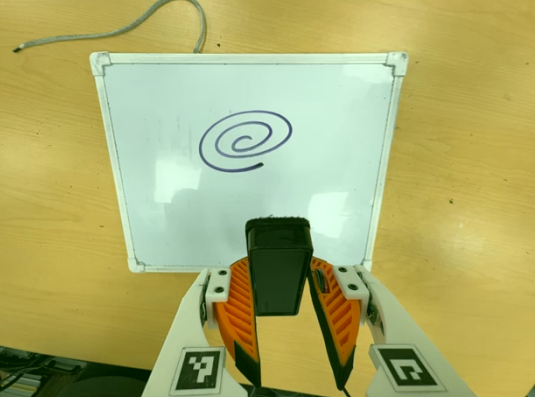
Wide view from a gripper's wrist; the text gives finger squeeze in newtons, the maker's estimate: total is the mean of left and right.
{"total": 5.9, "left": 4.7, "right": 7.2}